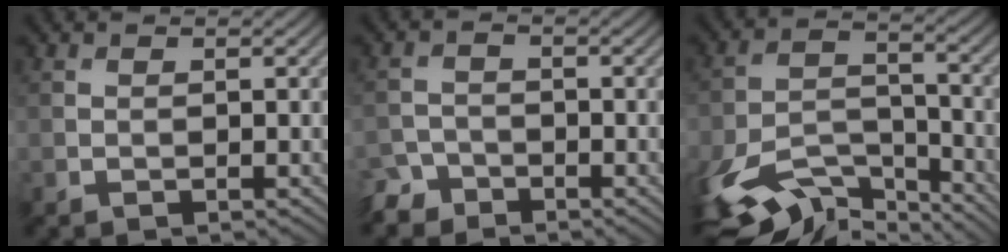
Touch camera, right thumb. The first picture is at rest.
{"total": 2.8, "force": [-2.5, 1.4, 0.1], "torque": [-0.002, 0.003, -0.056]}
{"total": 11.9, "force": [-8.7, 4.8, 6.5], "torque": [-0.138, -0.017, -0.163]}